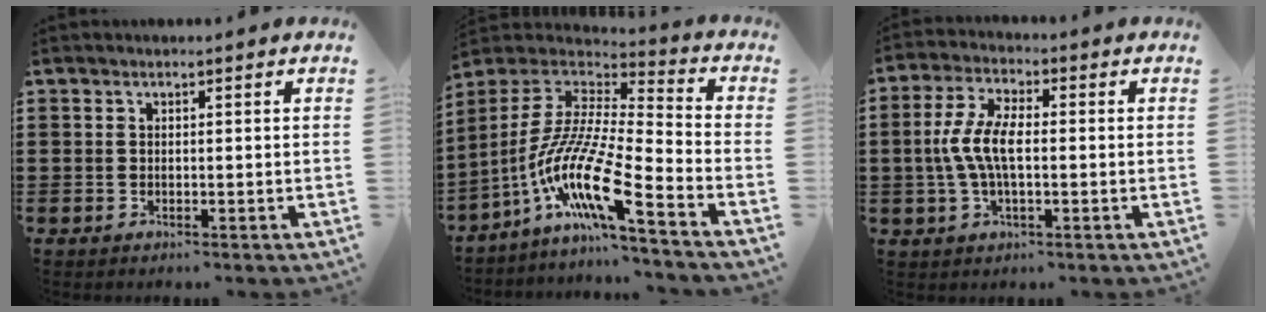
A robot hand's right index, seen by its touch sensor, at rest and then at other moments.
{"total": 13.7, "force": [-8.1, 1.4, 10.9], "torque": [-0.242, -0.022, -0.169]}
{"total": 7.0, "force": [-0.6, 2.8, 6.4], "torque": [-0.148, -0.004, -0.020]}